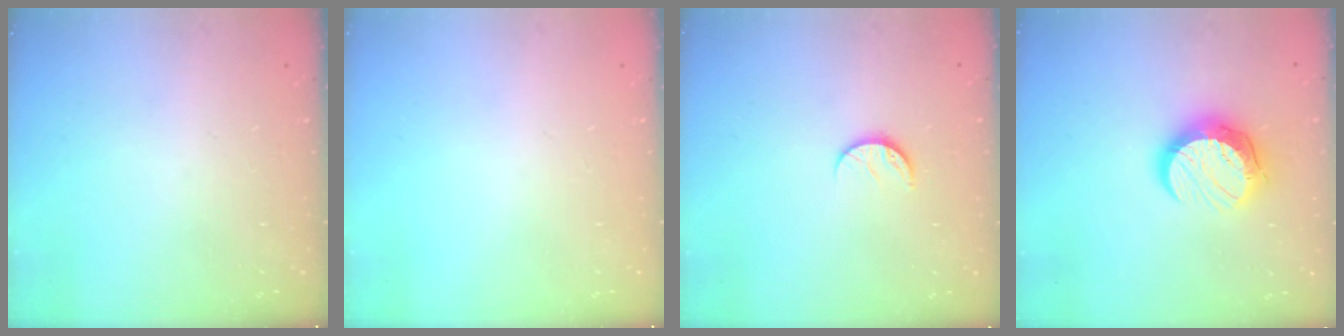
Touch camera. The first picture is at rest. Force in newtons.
{"total": 0.0}
{"total": 7.1, "press": 7.0, "slide": 0.7}
{"total": 11.8, "press": 11.8, "slide": 0.8}